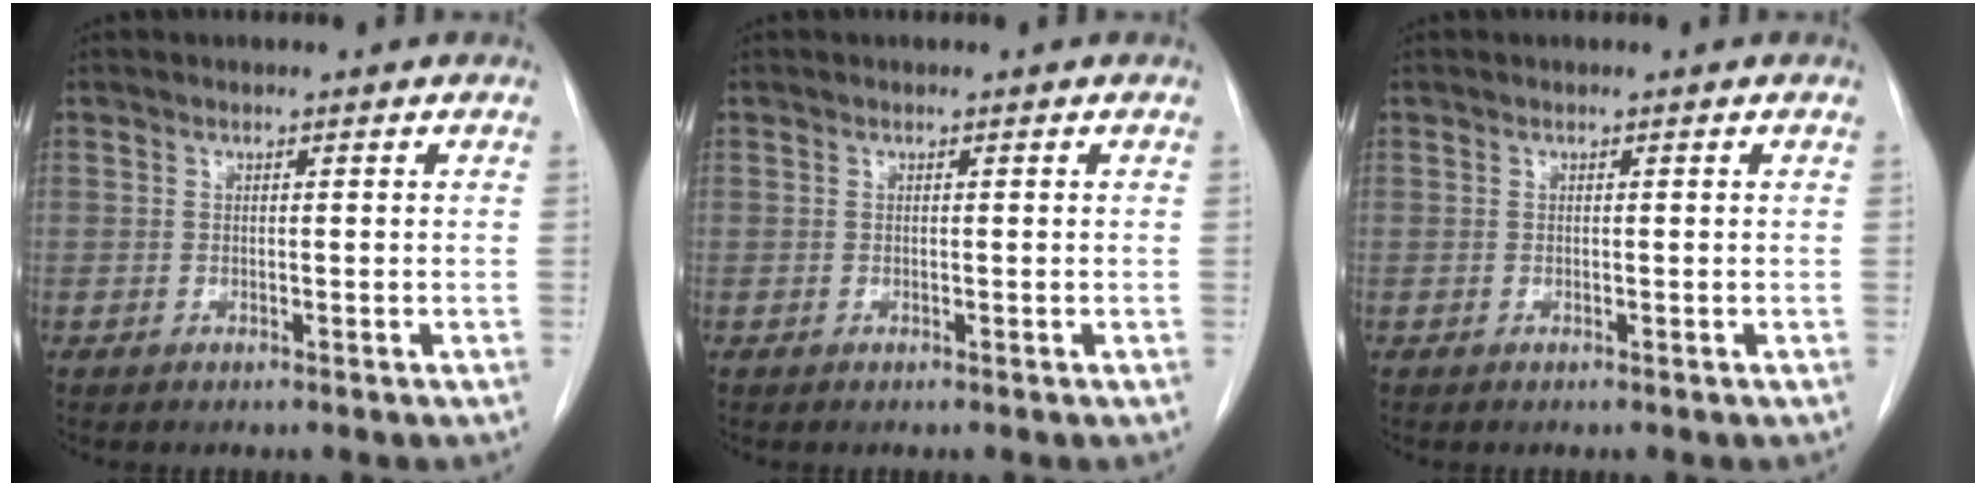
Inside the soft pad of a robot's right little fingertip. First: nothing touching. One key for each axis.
{"total": 0.0}
{"total": 0.0}